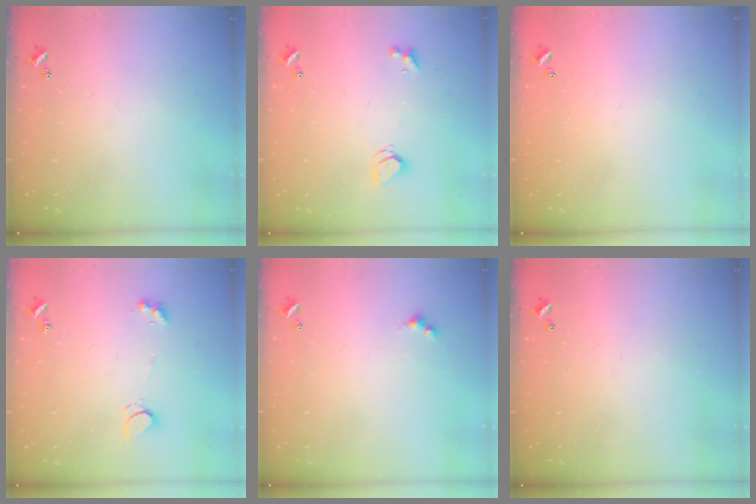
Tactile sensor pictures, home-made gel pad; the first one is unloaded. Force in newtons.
{"total": 2.0, "press": 2.0, "slide": 0.3}
{"total": 2.8, "press": 2.8, "slide": 0.1}
{"total": 2.4, "press": 2.3, "slide": 0.6}
{"total": 1.5, "press": 1.4, "slide": 0.3}
{"total": 2.8, "press": 2.8, "slide": 0.1}